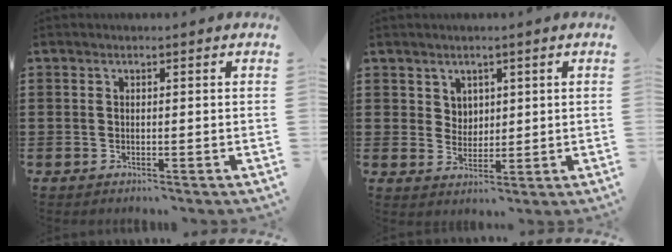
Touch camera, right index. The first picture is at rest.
{"total": 3.1, "force": [1.9, 2.4, 0.4], "torque": [-0.010, 0.006, 0.035]}